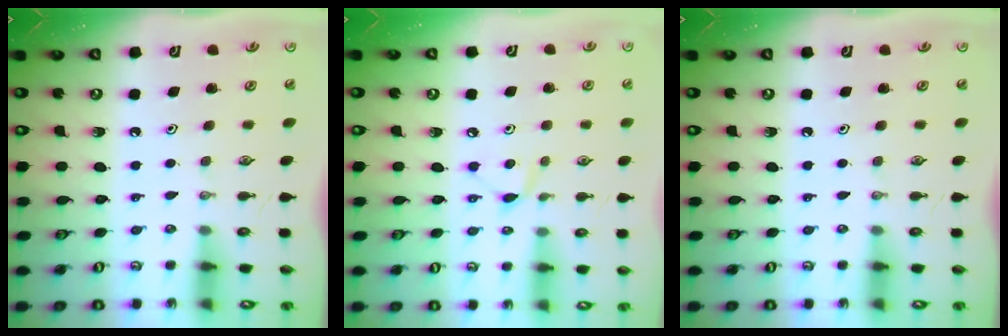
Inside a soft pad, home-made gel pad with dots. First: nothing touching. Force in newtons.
{"total": 5.3, "press": 5.3, "slide": 0.7}
{"total": 0.0}